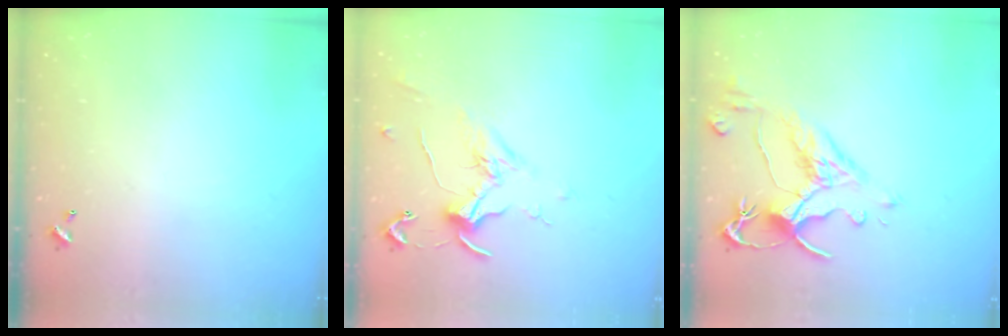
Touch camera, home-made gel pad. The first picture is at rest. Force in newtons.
{"total": 0.7, "press": 0.3, "slide": 0.7}
{"total": 4.0, "press": 3.7, "slide": 1.4}